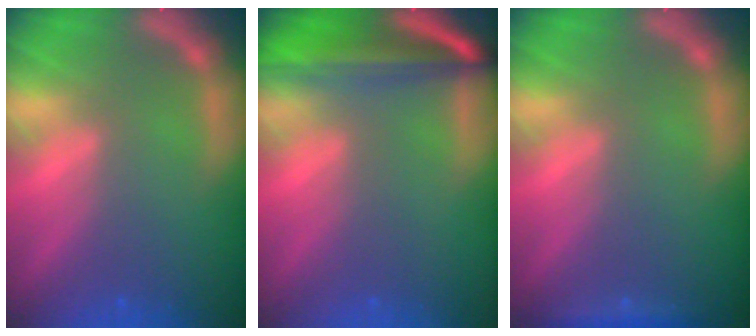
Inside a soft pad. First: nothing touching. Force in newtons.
{"total": 8.5}
{"total": 1.4}